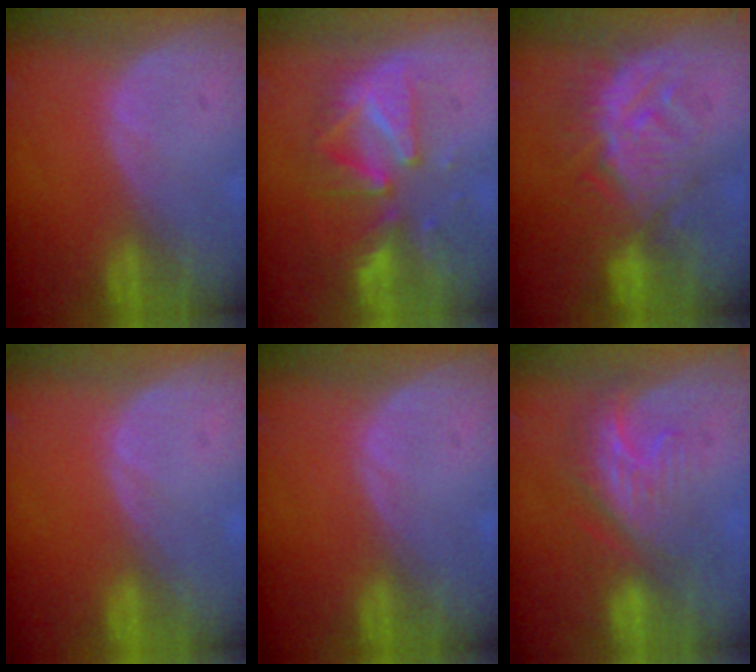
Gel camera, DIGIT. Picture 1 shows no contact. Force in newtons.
{"total": 9.8, "press": 8.6, "slide": 4.7}
{"total": 9.2, "press": 8.8, "slide": 2.6}
{"total": 0.0}
{"total": 0.0}
{"total": 7.8, "press": 7.2, "slide": 3.1}